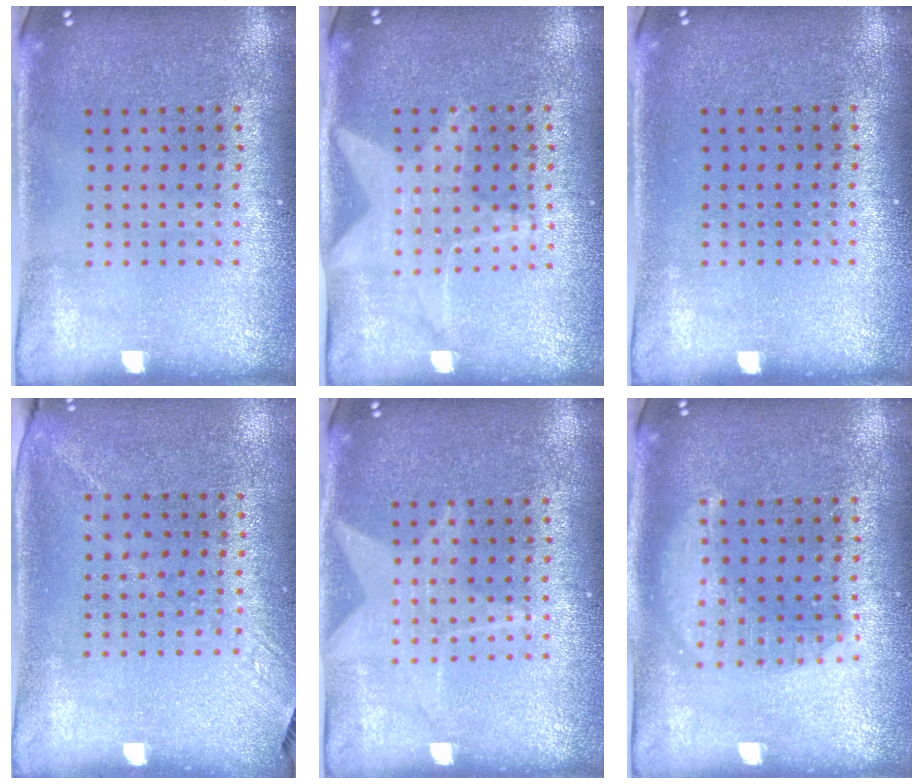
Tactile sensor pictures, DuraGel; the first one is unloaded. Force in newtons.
{"total": 1.5, "press": 1.5, "slide": 0.3}
{"total": 0.0}
{"total": 1.4, "press": 1.0, "slide": 0.9}
{"total": 1.9, "press": 1.9, "slide": 0.2}
{"total": 1.4, "press": 1.4, "slide": 0.1}